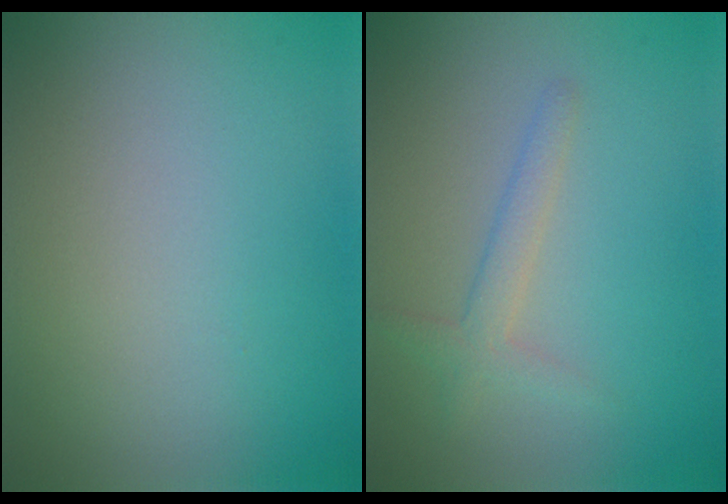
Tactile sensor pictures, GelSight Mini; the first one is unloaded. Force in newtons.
{"total": 1.9, "press": 1.9, "slide": 0.1}